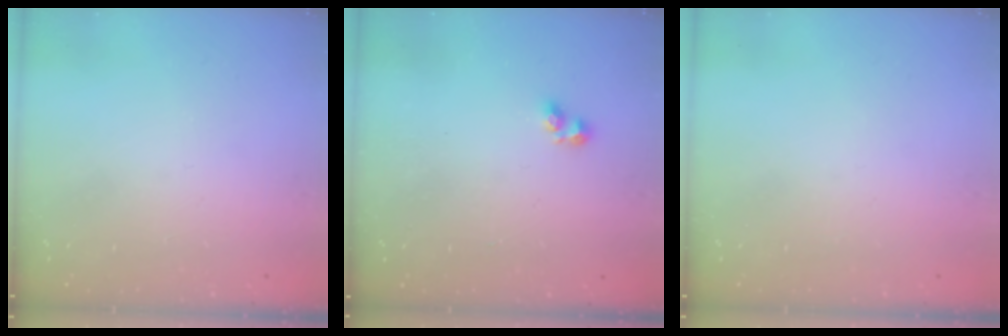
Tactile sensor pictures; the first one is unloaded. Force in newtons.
{"total": 2.4, "press": 2.3, "slide": 0.4}
{"total": 0.0}